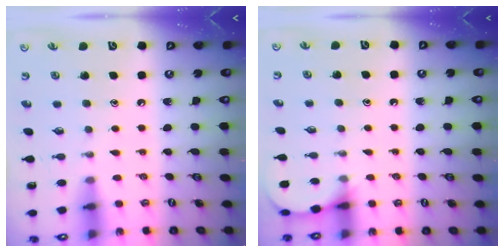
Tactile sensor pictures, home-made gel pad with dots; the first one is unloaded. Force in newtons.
{"total": 4.8, "press": 4.7, "slide": 0.4}